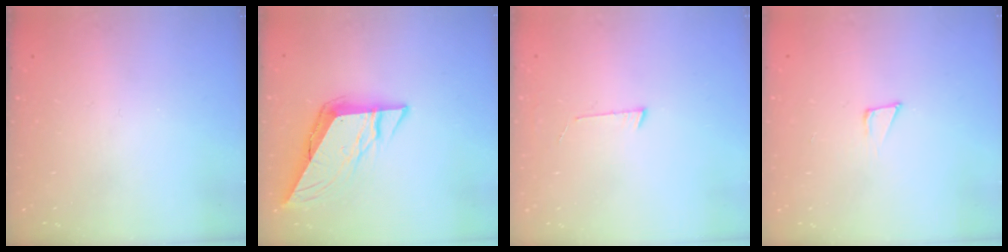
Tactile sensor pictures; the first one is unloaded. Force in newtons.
{"total": 9.8, "press": 9.8, "slide": 0.6}
{"total": 4.2, "press": 4.2, "slide": 0.4}
{"total": 5.5, "press": 5.4, "slide": 0.8}